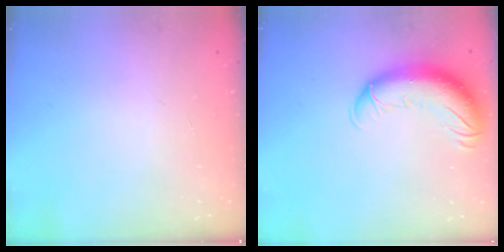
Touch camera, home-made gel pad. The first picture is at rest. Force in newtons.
{"total": 13.4, "press": 13.0, "slide": 3.1}